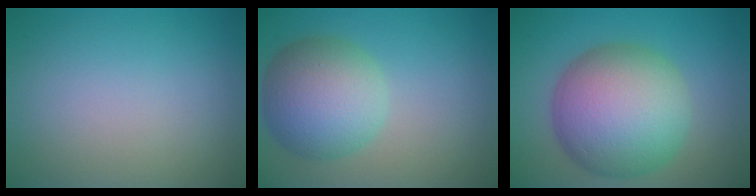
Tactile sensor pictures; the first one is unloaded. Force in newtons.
{"total": 7.3, "press": 7.3, "slide": 0.4}
{"total": 11.3, "press": 11.3, "slide": 0.5}